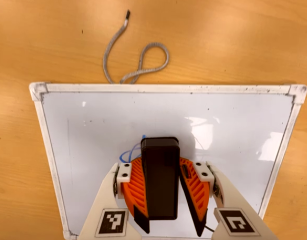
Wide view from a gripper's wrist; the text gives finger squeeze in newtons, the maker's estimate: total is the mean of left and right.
{"total": 12.9, "left": 14.5, "right": 11.3}